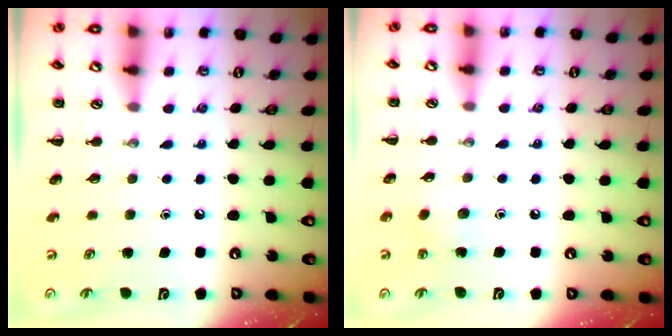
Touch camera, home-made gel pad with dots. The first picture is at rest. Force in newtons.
{"total": 4.0, "press": 3.8, "slide": 1.2}